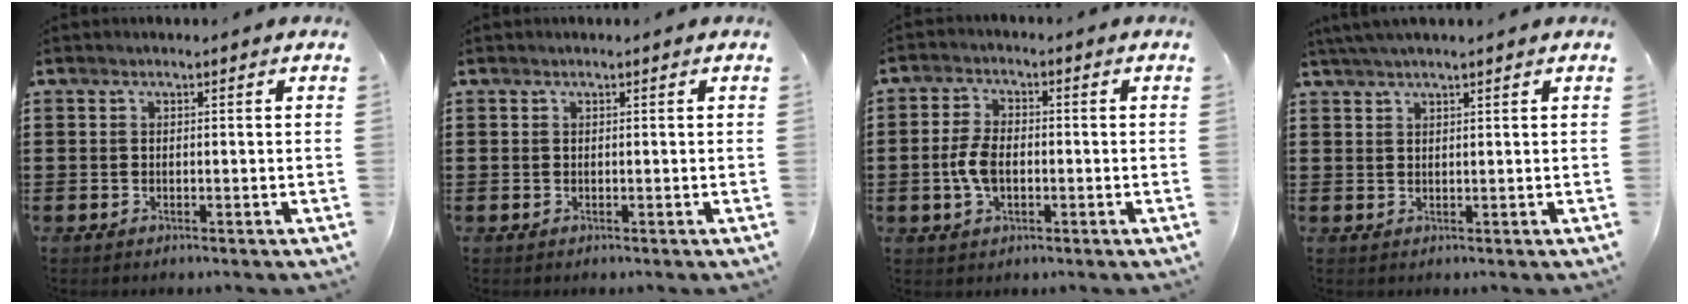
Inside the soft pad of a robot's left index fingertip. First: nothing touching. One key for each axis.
{"total": 0.0}
{"total": 5.1, "fx": -0.8, "fy": 2.9, "fz": 4.2, "tx": -0.104, "ty": -0.004, "tz": -0.021}
{"total": 2.0, "fx": 1.6, "fy": -0.1, "fz": 1.1, "tx": -0.023, "ty": 0.003, "tz": 0.031}